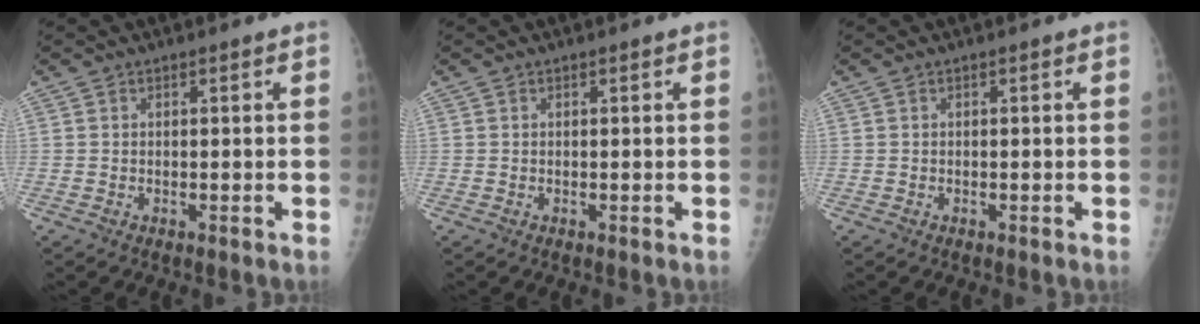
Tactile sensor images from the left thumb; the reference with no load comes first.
{"total": 0.0}
{"total": 0.0}